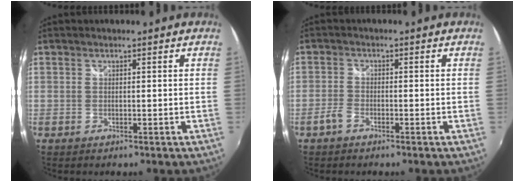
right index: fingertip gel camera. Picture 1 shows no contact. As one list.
[{"total": 2.5, "force": [-1.7, 1.0, 1.4], "torque": [-0.045, 0.002, -0.040]}]